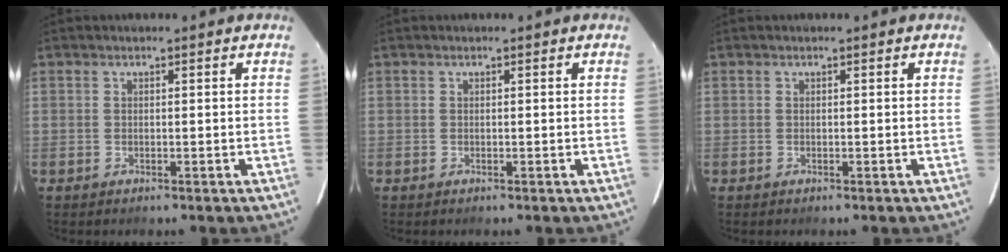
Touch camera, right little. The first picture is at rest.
{"total": 0.0}
{"total": 0.0}